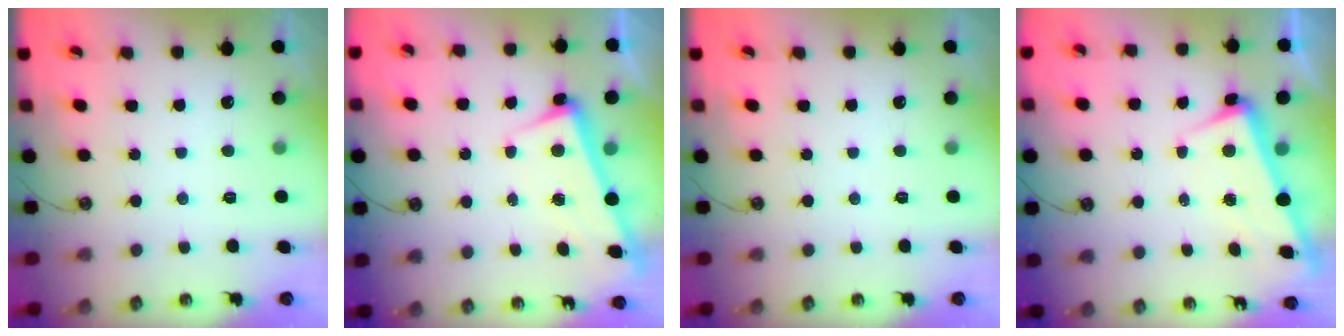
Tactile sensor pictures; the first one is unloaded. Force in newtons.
{"total": 2.5, "press": 2.4, "slide": 0.8}
{"total": 0.0}
{"total": 3.0, "press": 2.9, "slide": 0.8}